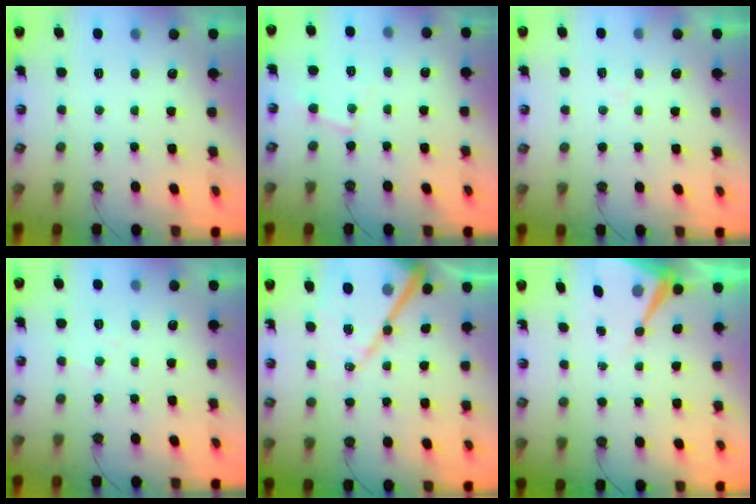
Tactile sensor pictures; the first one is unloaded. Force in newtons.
{"total": 6.9, "press": 6.9, "slide": 0.4}
{"total": 4.1, "press": 4.0, "slide": 0.6}
{"total": 5.6, "press": 5.6, "slide": 0.9}
{"total": 18.2, "press": 18.2, "slide": 1.6}
{"total": 9.2, "press": 9.2, "slide": 0.7}